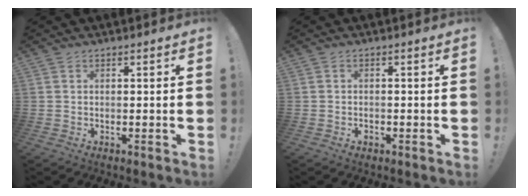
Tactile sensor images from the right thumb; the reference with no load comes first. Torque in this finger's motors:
{"motor_torque": [0.09, 0.01, -0.10, -0.20, 0.06]}